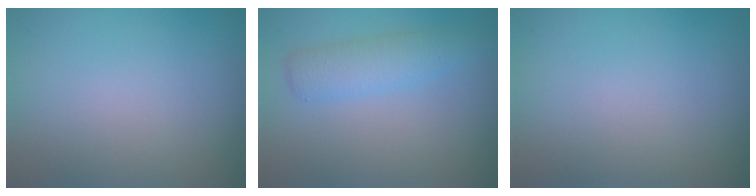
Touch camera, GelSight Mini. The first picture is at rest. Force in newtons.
{"total": 2.9, "press": 2.9, "slide": 0.1}
{"total": 0.0}